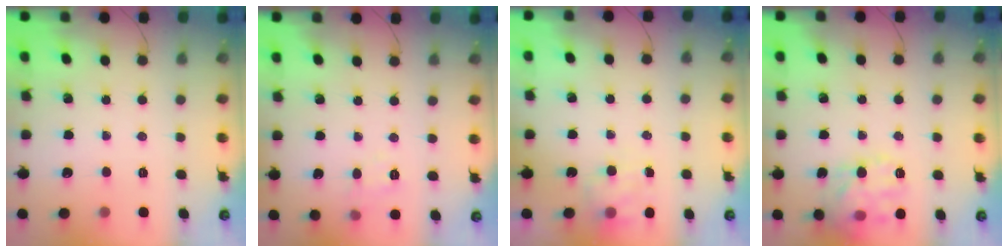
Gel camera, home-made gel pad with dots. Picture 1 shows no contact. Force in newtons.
{"total": 4.3, "press": 4.1, "slide": 1.2}
{"total": 6.2, "press": 6.0, "slide": 1.5}
{"total": 12.2, "press": 12.2, "slide": 1.0}